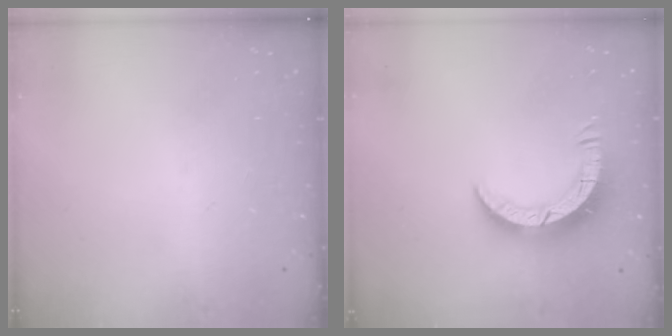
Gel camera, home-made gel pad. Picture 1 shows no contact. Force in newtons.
{"total": 7.8, "press": 7.7, "slide": 0.8}